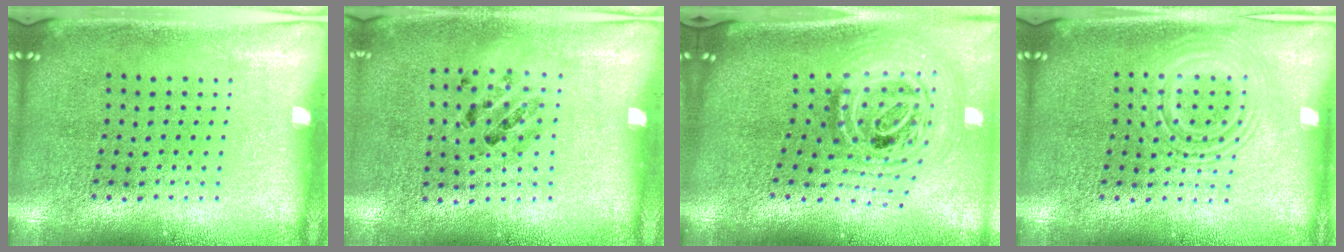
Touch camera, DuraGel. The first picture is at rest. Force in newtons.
{"total": 0.9, "press": 0.8, "slide": 0.4}
{"total": 2.5, "press": 1.8, "slide": 1.8}
{"total": 2.6, "press": 2.6, "slide": 0.4}